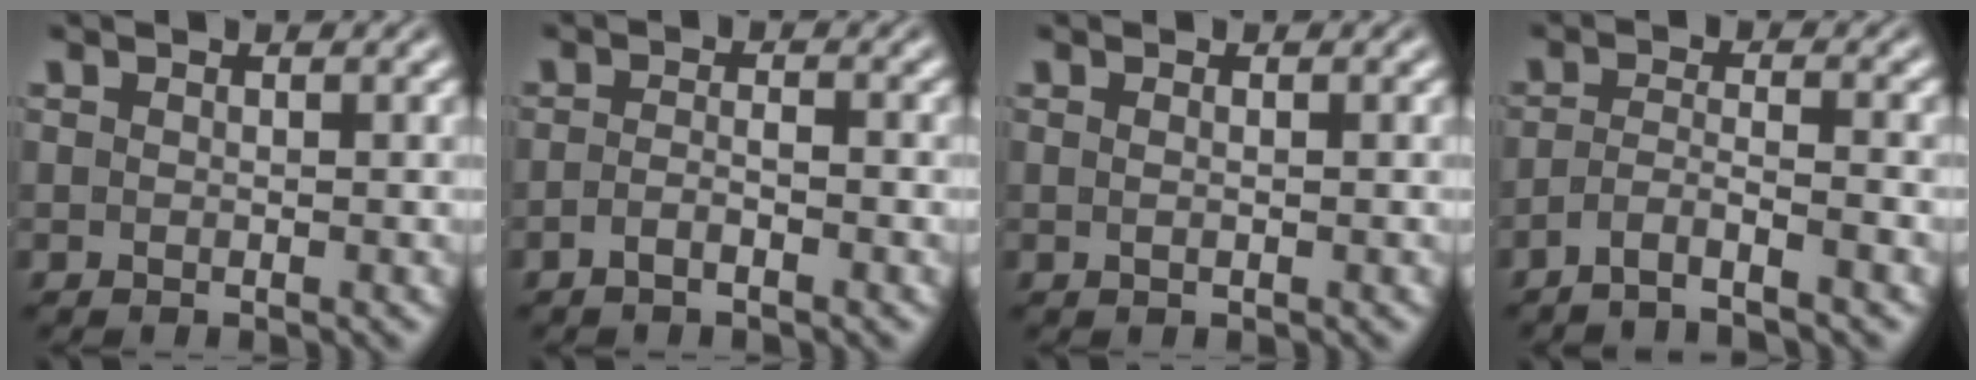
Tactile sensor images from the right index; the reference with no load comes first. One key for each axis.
{"total": 1.9, "fx": -1.6, "fy": -0.2, "fz": 1.0, "tx": -0.015, "ty": -0.006, "tz": -0.028}
{"total": 0.9, "fx": -0.1, "fy": -0.8, "fz": 0.3, "tx": -0.002, "ty": -0.005, "tz": 0.002}
{"total": 3.3, "fx": -2.9, "fy": 0.0, "fz": 1.4, "tx": -0.024, "ty": -0.015, "tz": -0.045}